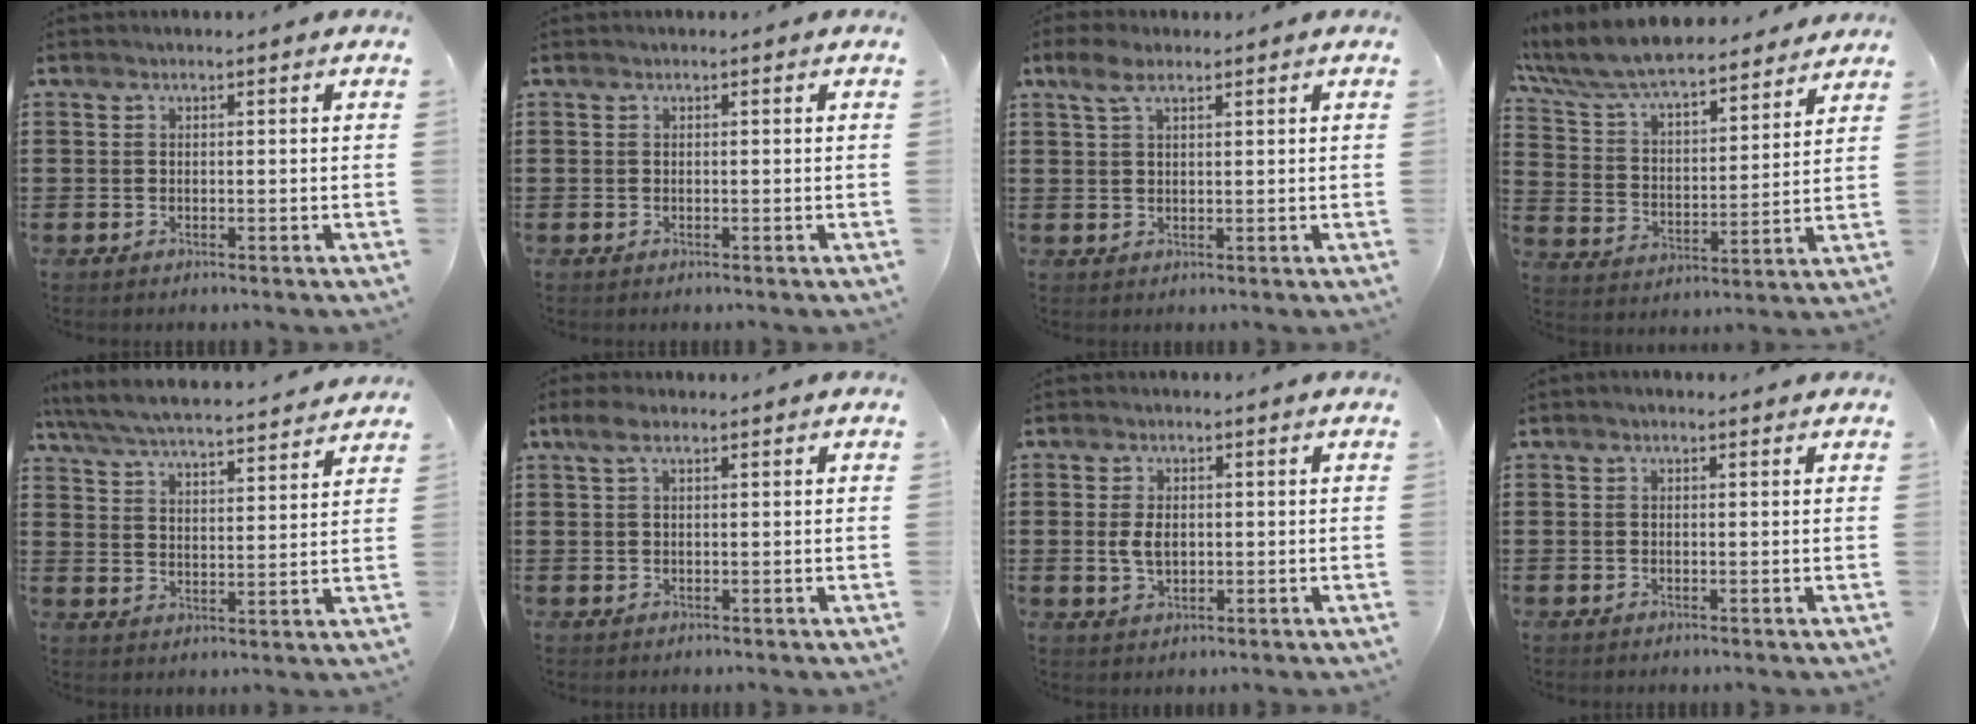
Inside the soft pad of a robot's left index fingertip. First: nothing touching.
{"total": 0.0}
{"total": 3.9, "force": [2.1, 1.7, 2.9], "torque": [-0.062, 0.005, 0.038]}
{"total": 8.3, "force": [7.7, 1.3, 2.7], "torque": [-0.088, -0.046, 0.133]}
{"total": 5.9, "force": [5.7, 0.0, 1.5], "torque": [-0.055, -0.039, 0.097]}
{"total": 3.0, "force": [1.2, 1.2, 2.4], "torque": [-0.051, 0.006, 0.020]}
{"total": 3.5, "force": [0.2, 2.1, 2.8], "torque": [-0.064, 0.003, 0.002]}
{"total": 0.5, "force": [0.2, 0.3, 0.4], "torque": [-0.008, 0.003, 0.003]}